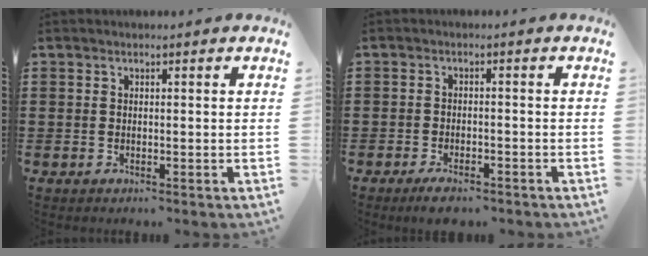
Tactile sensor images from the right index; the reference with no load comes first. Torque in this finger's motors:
{"motor_torque": [-0.02, 0.10, 0.19, 0.02]}